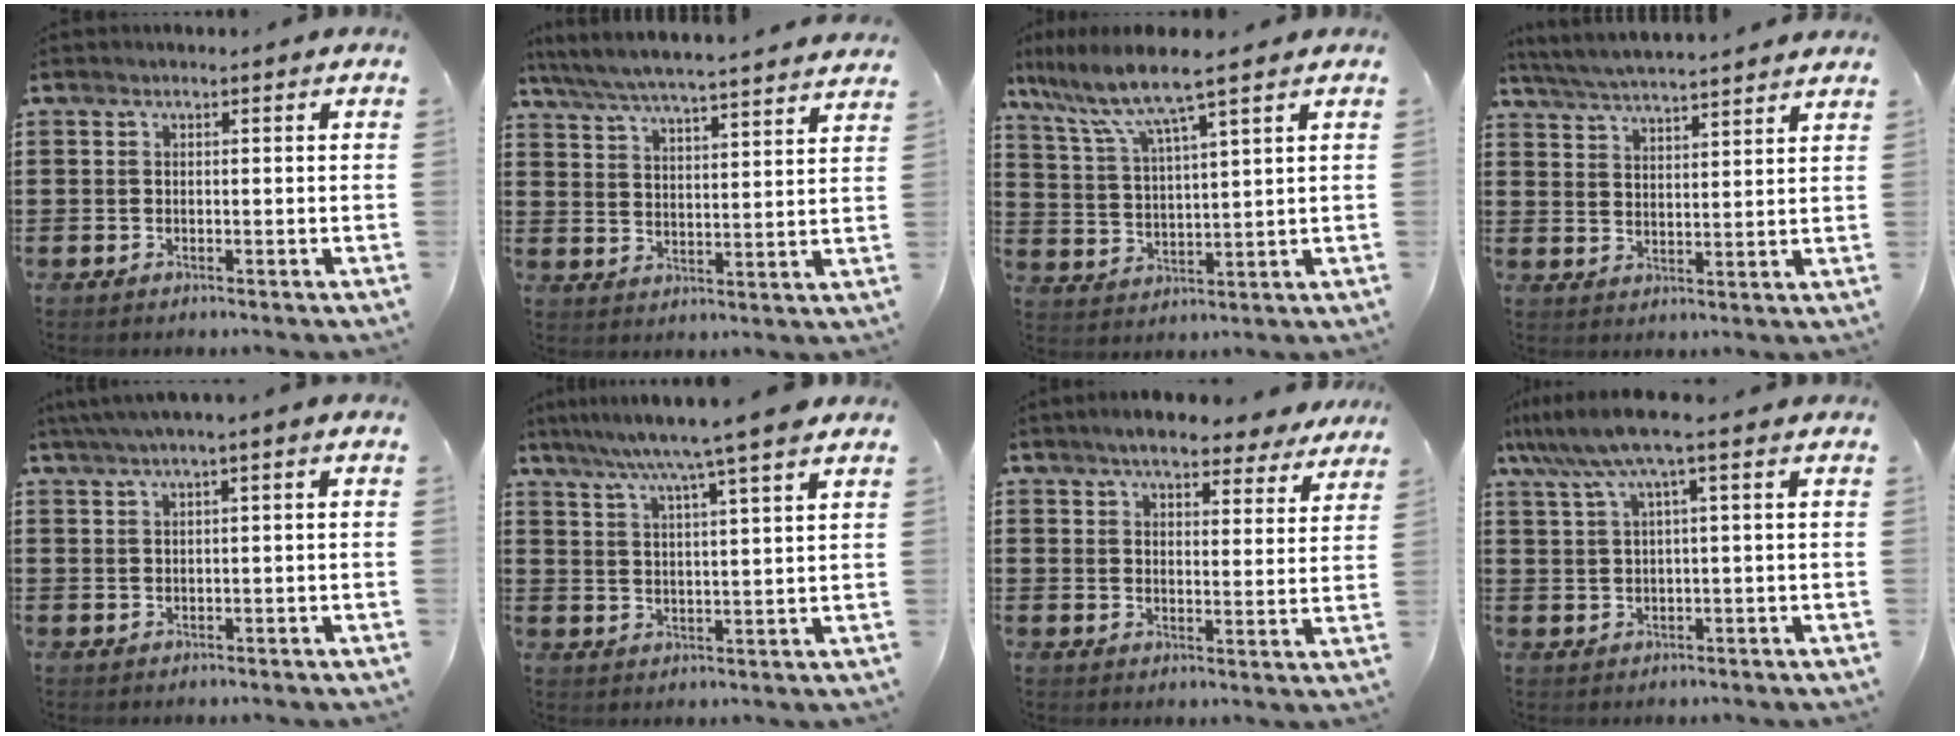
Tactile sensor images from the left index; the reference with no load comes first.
{"total": 5.6, "force": [5.3, -0.7, 1.7], "torque": [-0.056, -0.039, 0.088]}
{"total": 7.5, "force": [5.8, 0.1, 4.7], "torque": [-0.115, -0.030, 0.095]}
{"total": 5.0, "force": [4.9, -0.6, 1.0], "torque": [-0.039, -0.028, 0.085]}
{"total": 2.1, "force": [0.5, -0.1, 2.0], "torque": [-0.035, -0.002, 0.009]}
{"total": 7.6, "force": [6.0, -1.3, 4.5], "torque": [-0.103, -0.023, 0.100]}
{"total": 6.1, "force": [5.4, 1.3, 2.4], "torque": [-0.059, -0.014, 0.097]}
{"total": 5.9, "force": [2.4, 0.0, 5.3], "torque": [-0.123, -0.014, 0.035]}